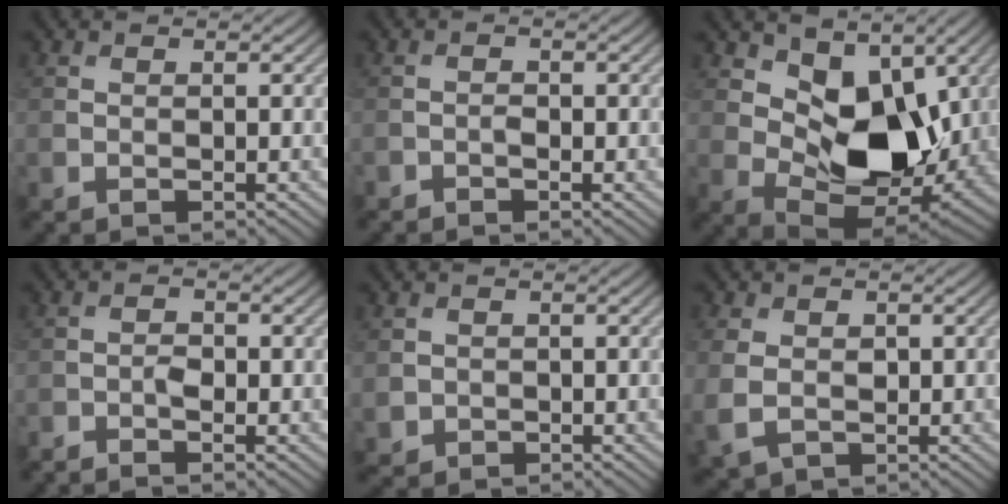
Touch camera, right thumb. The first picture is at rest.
{"total": 0.9, "force": [-0.7, 0.5, 0.4], "torque": [-0.006, 0.002, -0.015]}
{"total": 11.6, "force": [2.9, 7.2, 8.5], "torque": [-0.147, -0.020, 0.050]}
{"total": 1.8, "force": [-1.1, 0.7, 1.2], "torque": [-0.024, 0.002, -0.026]}
{"total": 1.8, "force": [-0.1, 1.8, 0.3], "torque": [-0.011, -0.010, -0.001]}
{"total": 5.1, "force": [-0.3, 3.8, 3.3], "torque": [-0.083, -0.013, 0.001]}